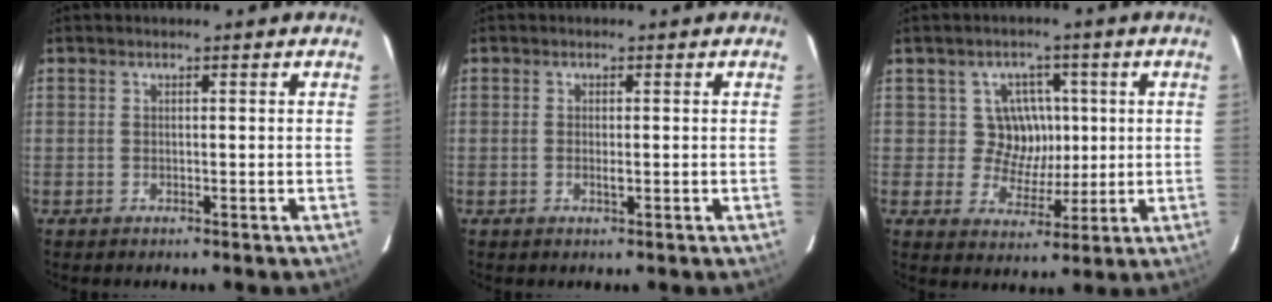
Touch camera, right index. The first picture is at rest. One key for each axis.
{"total": 1.2, "fx": -0.2, "fy": 0.5, "fz": 1.1, "tx": -0.022, "ty": -0.001, "tz": -0.005}
{"total": 6.8, "fx": 0.9, "fy": 6.6, "fz": 1.3, "tx": -0.020, "ty": 0.005, "tz": 0.013}